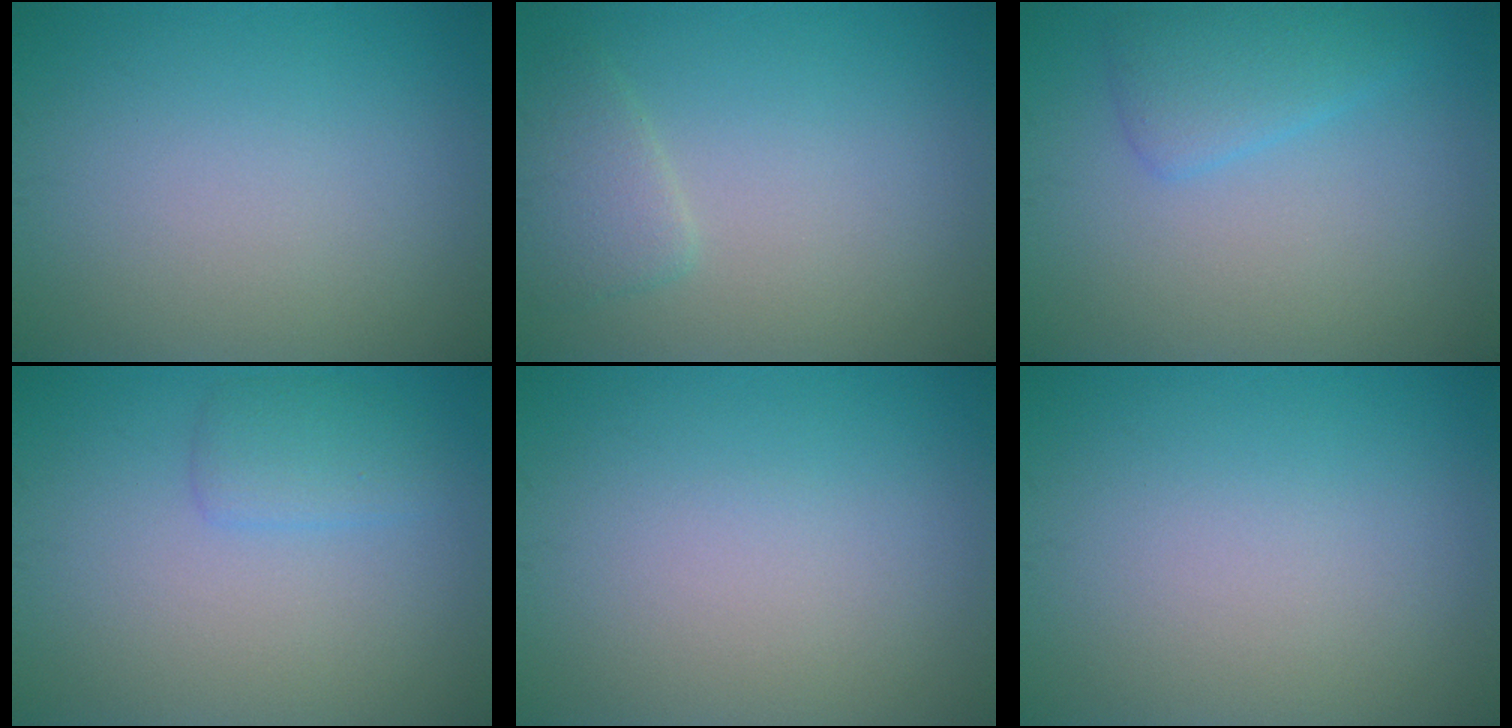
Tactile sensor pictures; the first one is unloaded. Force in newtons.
{"total": 2.2, "press": 2.2, "slide": 0.1}
{"total": 2.7, "press": 2.6, "slide": 0.3}
{"total": 1.9, "press": 1.9, "slide": 0.1}
{"total": 0.0}
{"total": 0.0}